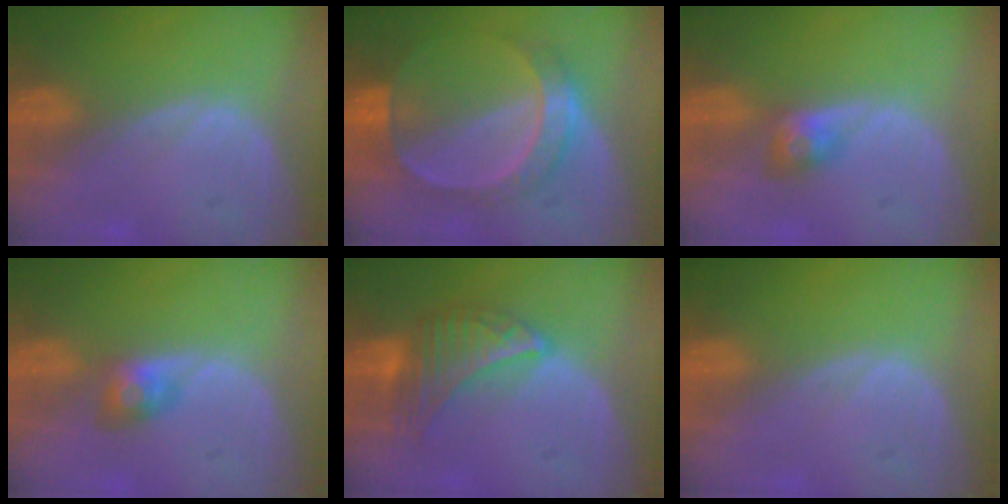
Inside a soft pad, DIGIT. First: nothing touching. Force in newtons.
{"total": 6.9, "press": 6.5, "slide": 2.4}
{"total": 3.0, "press": 2.6, "slide": 1.5}
{"total": 2.9, "press": 2.7, "slide": 1.2}
{"total": 6.5, "press": 6.5, "slide": 1.0}
{"total": 0.0}